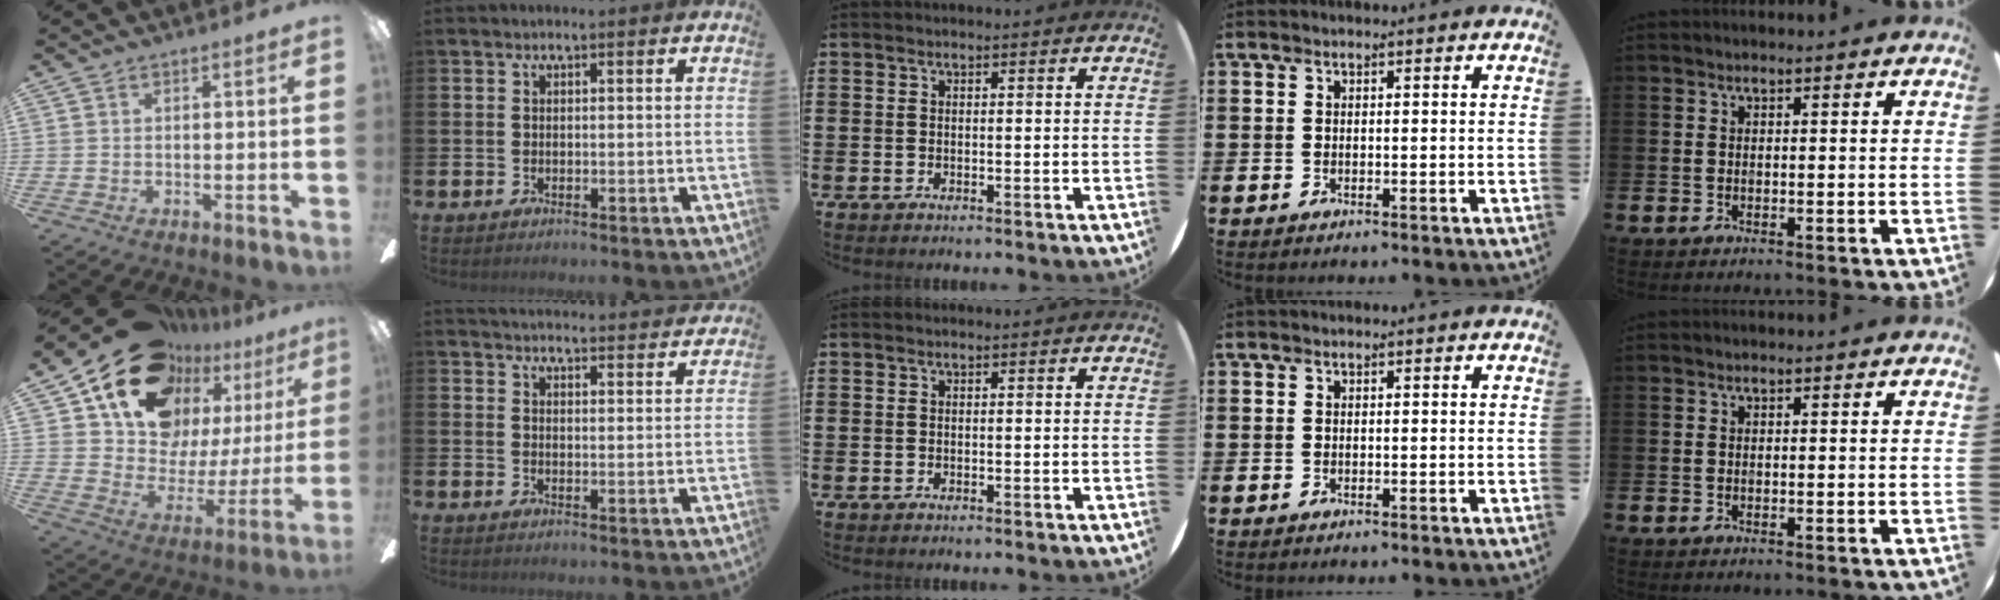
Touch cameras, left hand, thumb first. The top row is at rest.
{"thumb": {"total": 20.3, "force": [14.8, 11.7, 7.5], "torque": [-0.143, -0.109, 0.280]}, "index": {"total": 4.1, "force": [4.1, 0.1, 0.1], "torque": [-0.009, -0.030, 0.073]}}